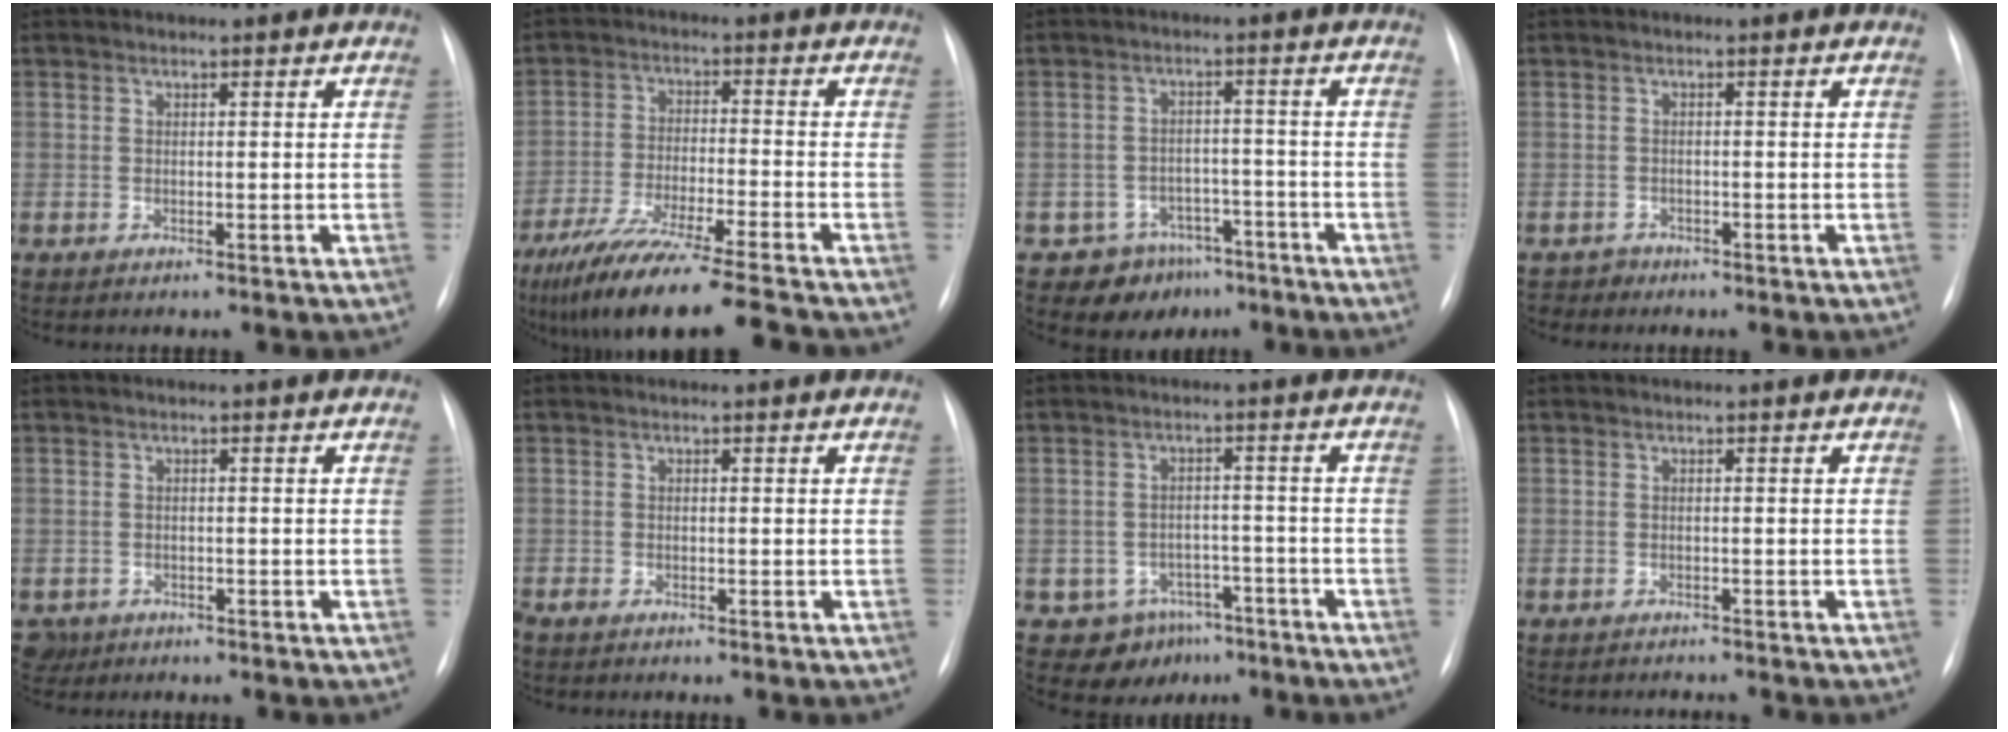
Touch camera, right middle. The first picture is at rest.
{"total": 16.6, "force": [-13.7, -0.2, 9.3], "torque": [-0.174, -0.045, -0.231]}
{"total": 6.7, "force": [-4.6, 4.8, 0.4], "torque": [0.012, 0.021, -0.063]}
{"total": 1.3, "force": [-1.0, 0.6, -0.6], "torque": [0.010, 0.002, -0.018]}
{"total": 2.4, "force": [-1.5, 1.9, 0.1], "torque": [-0.003, 0.005, -0.023]}
{"total": 1.1, "force": [-0.9, 0.4, 0.5], "torque": [-0.013, -0.003, -0.015]}
{"total": 6.5, "force": [-4.1, 5.0, 0.8], "torque": [0.003, 0.013, -0.051]}
{"total": 2.6, "force": [-2.5, -0.2, 0.4], "torque": [0.002, -0.006, -0.032]}